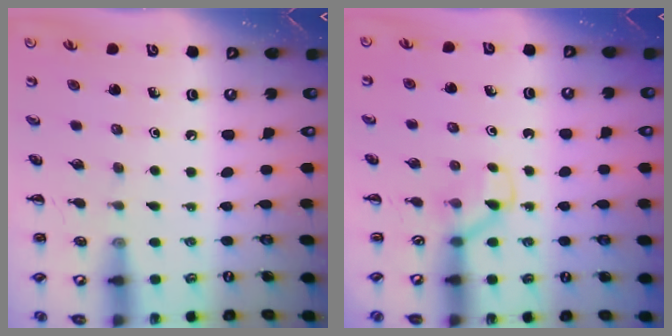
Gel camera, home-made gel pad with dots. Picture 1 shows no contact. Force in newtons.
{"total": 3.0, "press": 2.8, "slide": 1.1}